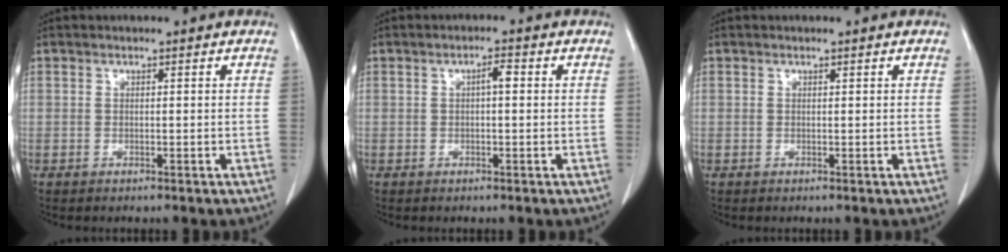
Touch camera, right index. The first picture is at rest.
{"total": 2.0, "force": [0.4, 0.4, 2.0], "torque": [-0.032, 0.005, 0.006]}
{"total": 0.0}